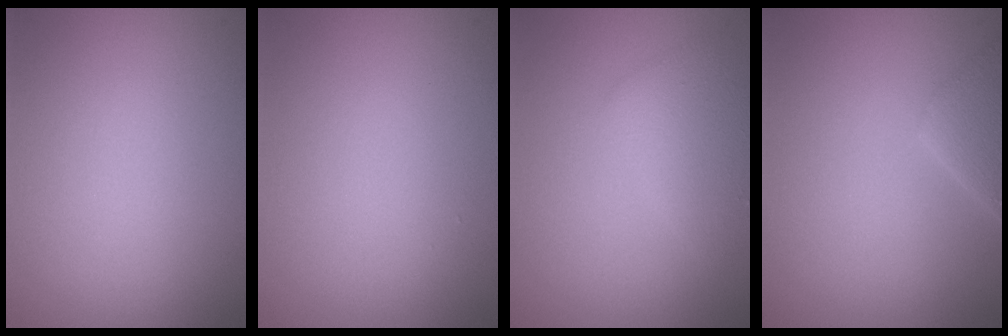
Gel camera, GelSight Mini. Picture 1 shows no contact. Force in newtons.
{"total": 0.0}
{"total": 2.6, "press": 2.6, "slide": 0.1}
{"total": 2.9, "press": 2.9, "slide": 0.2}